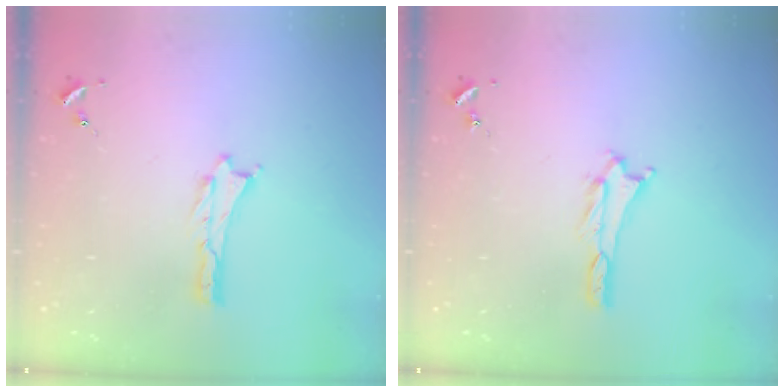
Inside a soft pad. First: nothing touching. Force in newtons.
{"total": 0.7, "press": 0.7, "slide": 0.2}